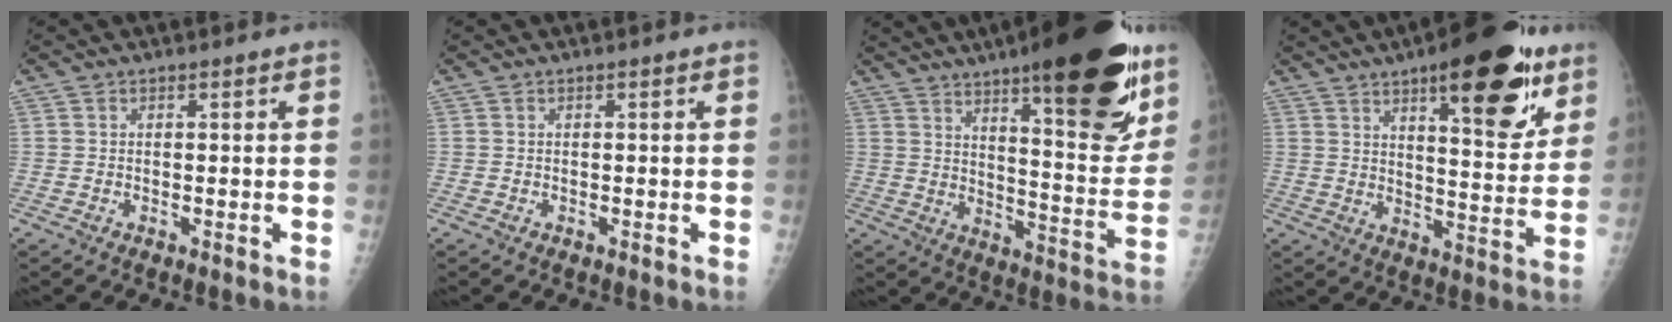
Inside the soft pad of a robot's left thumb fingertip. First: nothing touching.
{"total": 0.0}
{"total": 25.4, "force": [15.6, 6.3, 19.1], "torque": [-0.238, -0.070, 0.229]}
{"total": 20.1, "force": [11.1, 6.8, 15.3], "torque": [-0.175, -0.051, 0.158]}